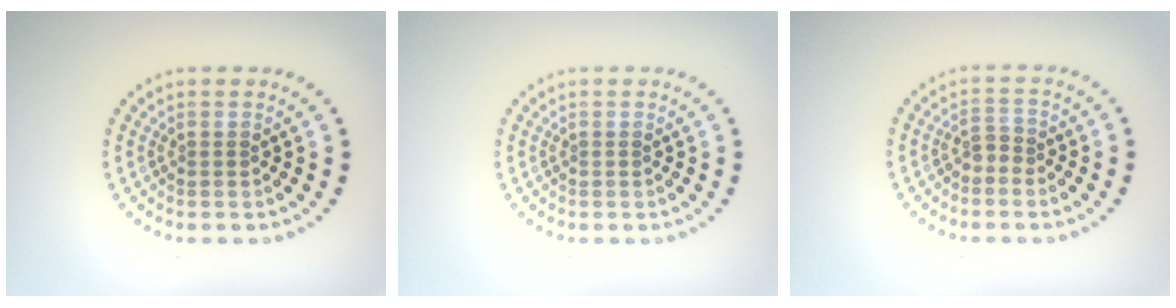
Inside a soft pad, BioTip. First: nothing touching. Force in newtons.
{"total": 0.0}
{"total": 1.3, "press": 1.0, "slide": 0.8}